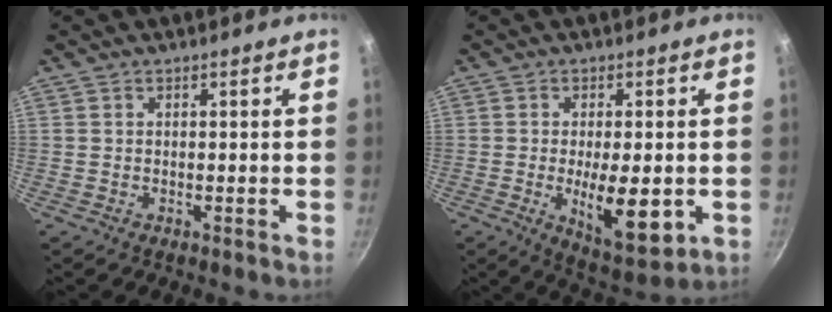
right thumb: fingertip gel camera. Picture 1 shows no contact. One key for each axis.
{"total": 11.3, "fx": -2.2, "fy": 4.4, "fz": 10.1, "tx": -0.142, "ty": -0.020, "tz": -0.025}